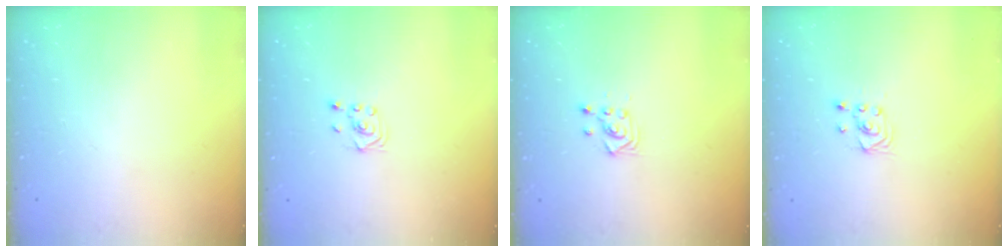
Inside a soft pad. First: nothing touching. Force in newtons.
{"total": 2.3, "press": 2.2, "slide": 0.7}
{"total": 3.0, "press": 3.0, "slide": 0.5}
{"total": 3.0, "press": 2.8, "slide": 1.1}